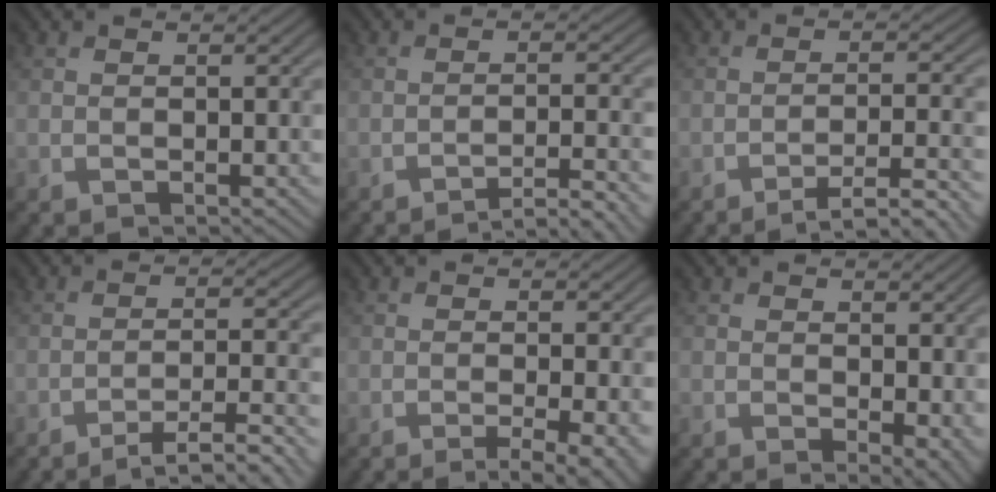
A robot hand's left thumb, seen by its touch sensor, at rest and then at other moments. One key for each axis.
{"total": 4.6, "fx": -3.5, "fy": 0.4, "fz": 2.9, "tx": -0.042, "ty": 0.015, "tz": -0.065}
{"total": 5.2, "fx": -3.7, "fy": 0.5, "fz": 3.6, "tx": -0.060, "ty": 0.012, "tz": -0.066}
{"total": 5.7, "fx": -4.2, "fy": 0.6, "fz": 3.9, "tx": -0.066, "ty": 0.014, "tz": -0.072}
{"total": 4.7, "fx": -1.9, "fy": 0.8, "fz": 4.2, "tx": -0.055, "ty": 0.001, "tz": -0.032}
{"total": 4.0, "fx": 0.1, "fy": 2.0, "fz": 3.5, "tx": -0.041, "ty": -0.010, "tz": 0.009}